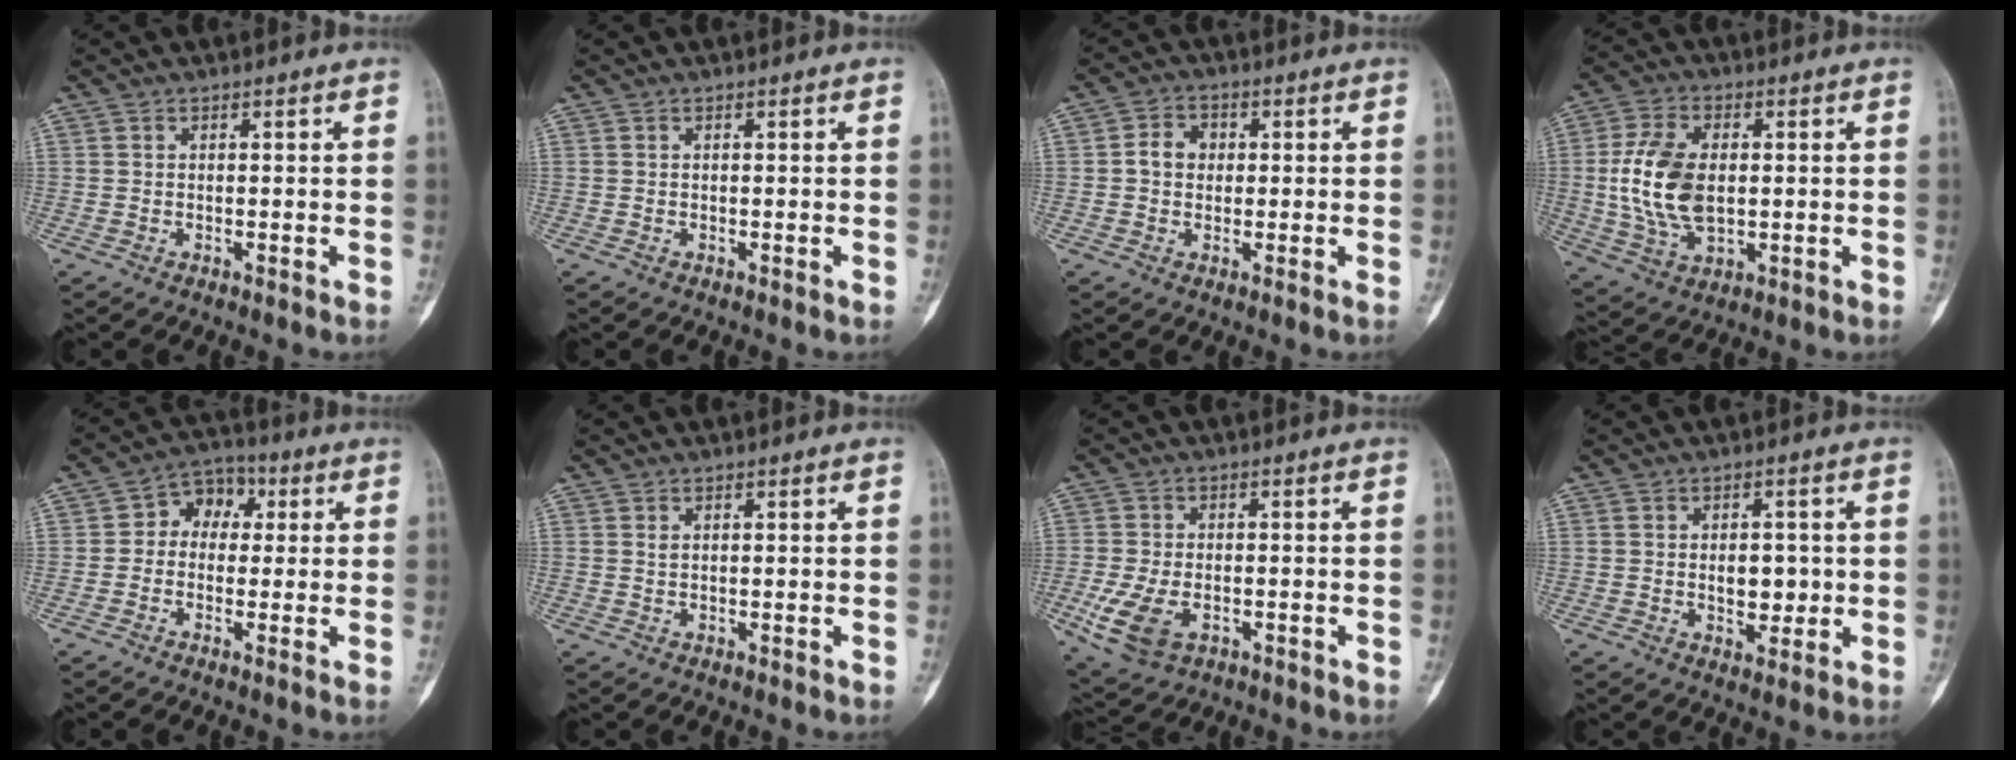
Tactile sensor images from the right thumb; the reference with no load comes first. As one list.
[{"total": 0.0}, {"total": 4.2, "force": [0.3, 3.4, 2.4], "torque": [-0.031, 0.013, -0.002]}, {"total": 13.5, "force": [0.3, 8.1, 10.7], "torque": [-0.209, -0.001, 0.010]}, {"total": 7.1, "force": [0.9, 5.5, 4.5], "torque": [-0.031, 0.020, 0.000]}, {"total": 0.6, "force": [0.3, 0.4, 0.4], "torque": [-0.003, 0.002, 0.005]}, {"total": 8.9, "force": [-2.9, 5.5, 6.4], "torque": [-0.135, 0.002, -0.044]}, {"total": 4.8, "force": [-0.1, 3.1, 3.6], "torque": [-0.027, -0.001, 0.004]}]